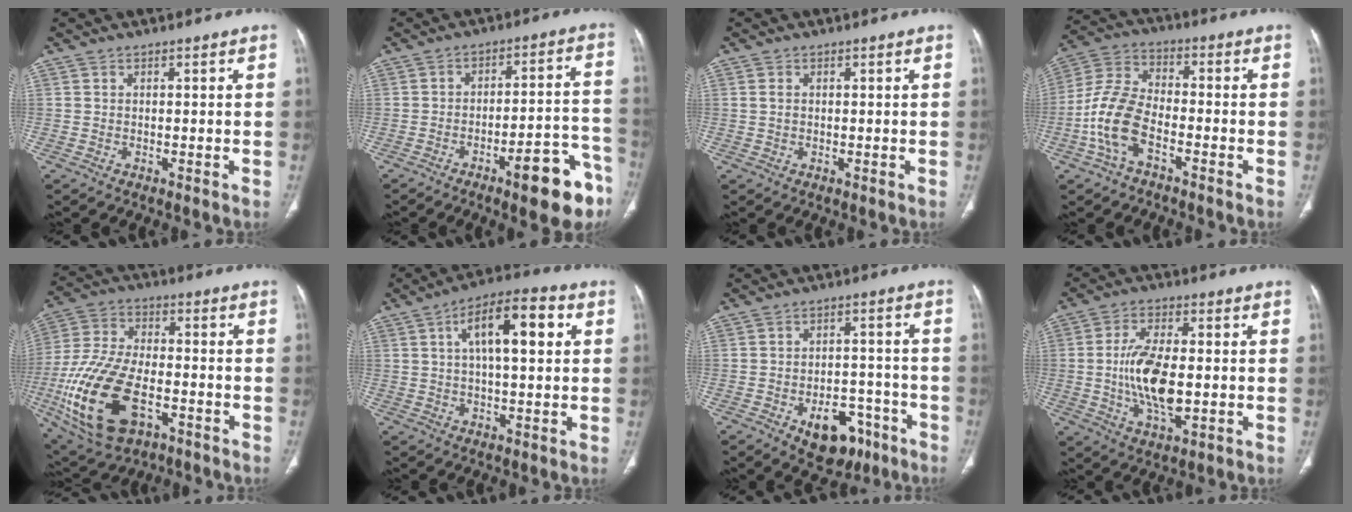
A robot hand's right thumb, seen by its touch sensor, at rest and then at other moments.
{"total": 13.8, "force": [-8.0, 3.9, 10.5], "torque": [-0.111, 0.064, -0.109]}
{"total": 1.2, "force": [0.2, 0.8, 0.8], "torque": [-0.018, 0.001, 0.008]}
{"total": 11.1, "force": [-4.4, 5.8, 8.4], "torque": [-0.186, 0.034, -0.091]}
{"total": 21.8, "force": [-7.5, 11.9, 16.7], "torque": [-0.353, 0.015, -0.120]}
{"total": 12.7, "force": [3.4, 4.8, 11.2], "torque": [-0.174, 0.020, 0.047]}
{"total": 10.7, "force": [-5.6, 6.7, 6.3], "torque": [-0.055, 0.039, -0.070]}
{"total": 12.2, "force": [-0.9, 5.6, 10.8], "torque": [-0.207, -0.002, -0.013]}